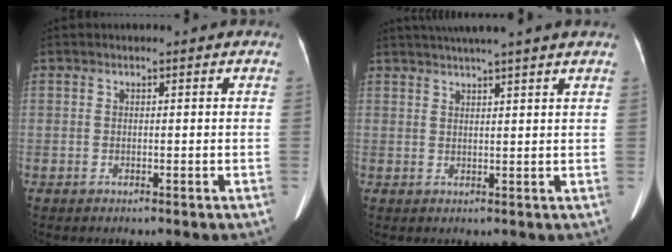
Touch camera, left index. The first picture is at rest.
{"total": 8.8, "force": [7.5, -1.1, 4.6], "torque": [-0.071, 0.028, 0.093]}